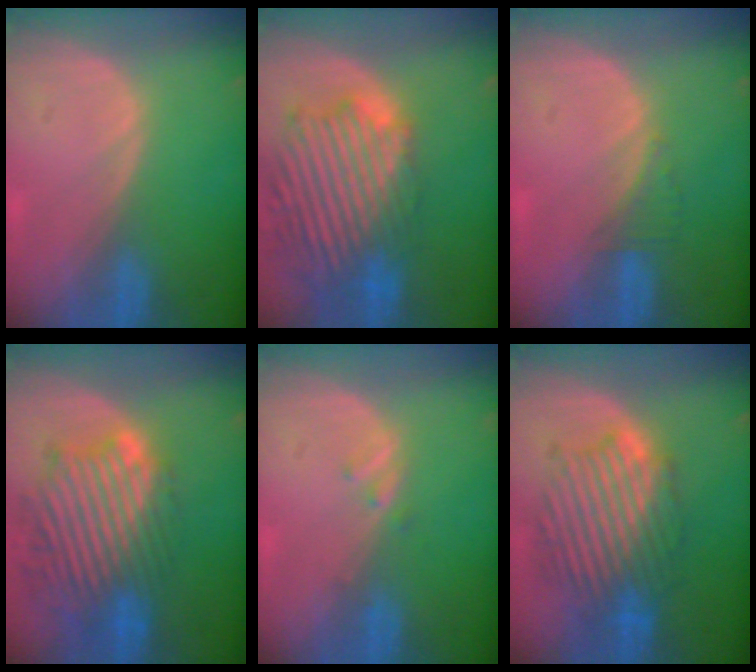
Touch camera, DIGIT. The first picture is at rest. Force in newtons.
{"total": 14.1, "press": 12.1, "slide": 7.2}
{"total": 1.7, "press": 1.6, "slide": 0.7}
{"total": 12.9, "press": 11.5, "slide": 5.8}
{"total": 1.1, "press": 1.1, "slide": 0.1}
{"total": 9.4, "press": 9.4, "slide": 0.2}